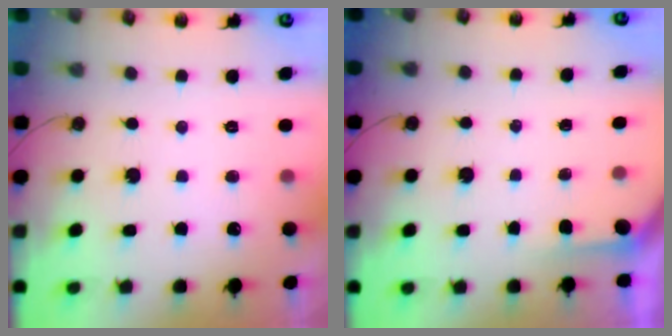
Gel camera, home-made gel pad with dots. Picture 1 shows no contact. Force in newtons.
{"total": 1.5, "press": 1.5, "slide": 0.1}